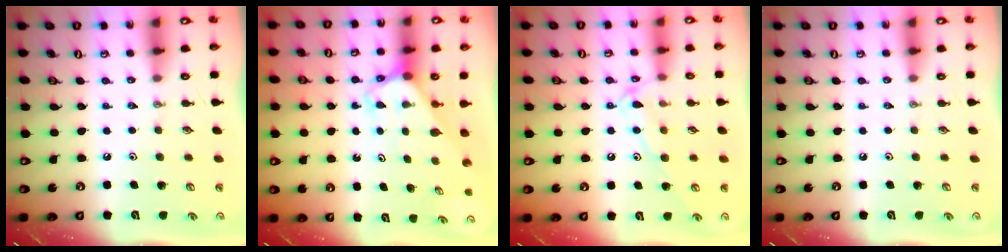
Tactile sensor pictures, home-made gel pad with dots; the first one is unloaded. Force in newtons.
{"total": 2.7, "press": 2.7, "slide": 0.2}
{"total": 12.8, "press": 12.7, "slide": 1.1}
{"total": 0.0}